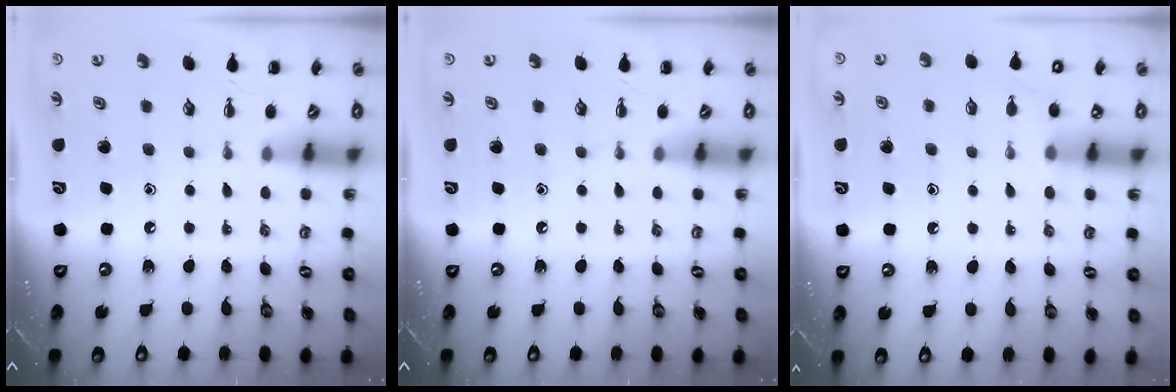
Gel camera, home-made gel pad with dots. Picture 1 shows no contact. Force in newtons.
{"total": 0.0}
{"total": 6.8, "press": 6.6, "slide": 1.8}